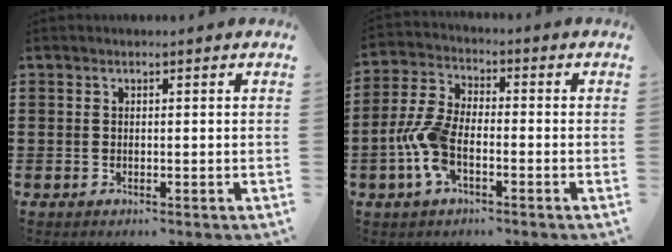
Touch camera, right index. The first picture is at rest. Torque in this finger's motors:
{"motor_torque": [1.77, -0.37, 0.79, 0.21]}